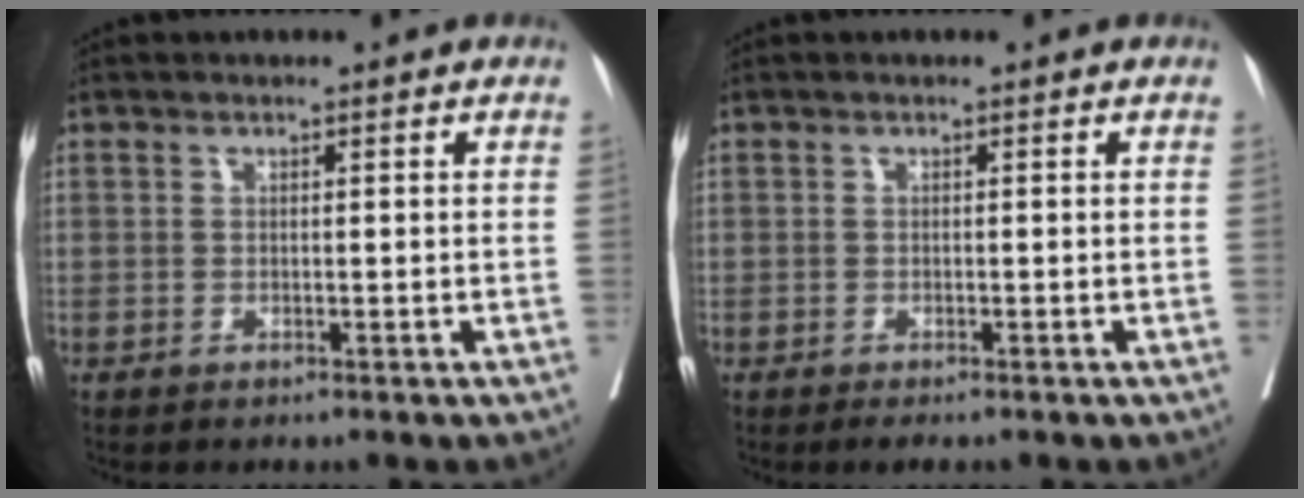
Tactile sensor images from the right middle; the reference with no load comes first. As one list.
[{"total": 1.2, "force": [-1.0, 0.3, 0.6], "torque": [-0.009, -0.003, -0.011]}]